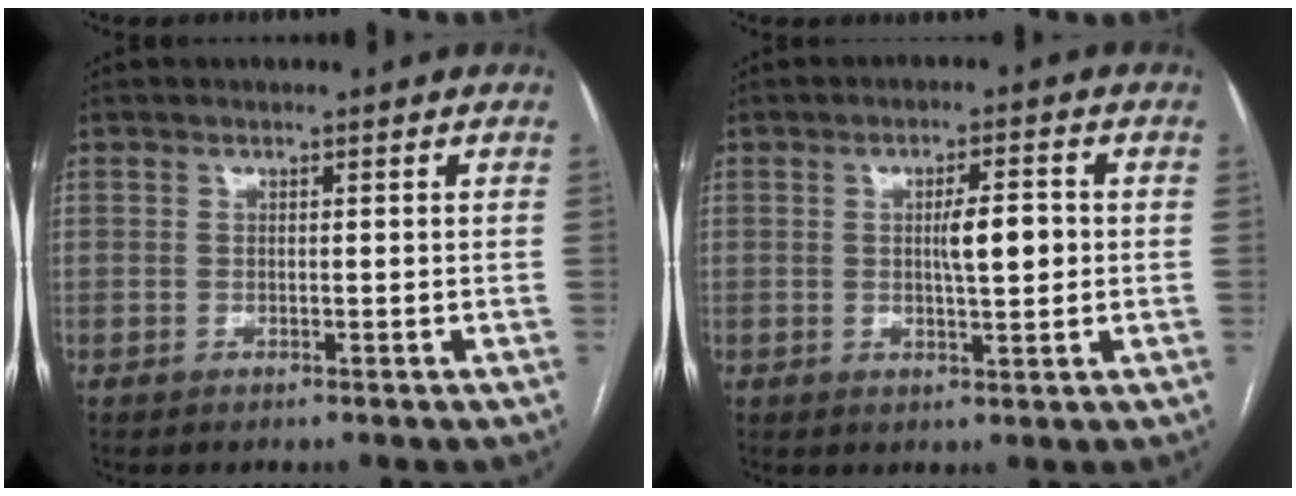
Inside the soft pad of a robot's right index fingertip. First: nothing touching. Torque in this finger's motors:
{"motor_torque": [0.33, 0.16, 0.35, 0.04]}